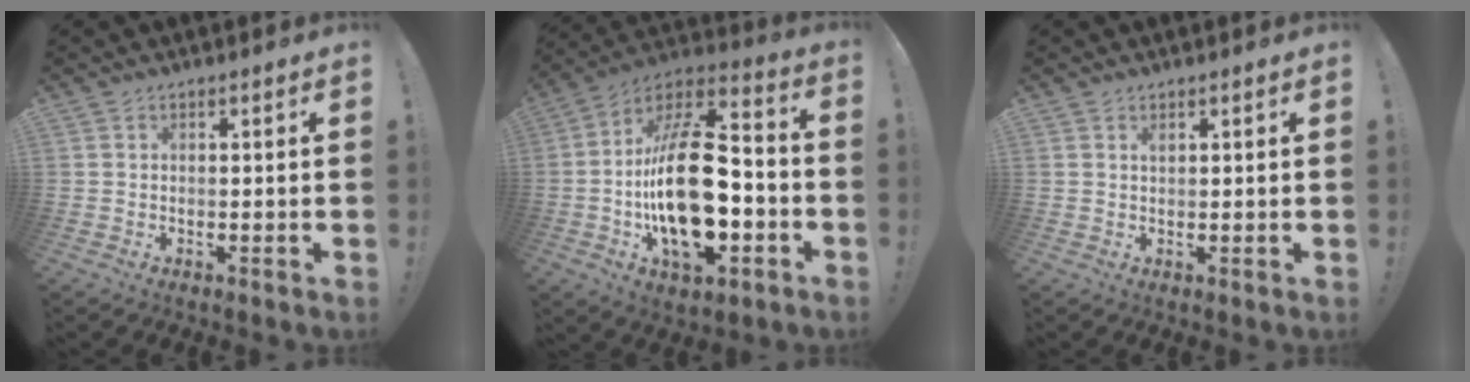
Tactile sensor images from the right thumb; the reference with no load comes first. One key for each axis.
{"total": 27.6, "fx": -4.3, "fy": 14.3, "fz": 23.2, "tx": -0.415, "ty": 0.028, "tz": -0.065}
{"total": 0.9, "fx": 0.6, "fy": 0.4, "fz": 0.5, "tx": 0.004, "ty": -0.006, "tz": 0.009}